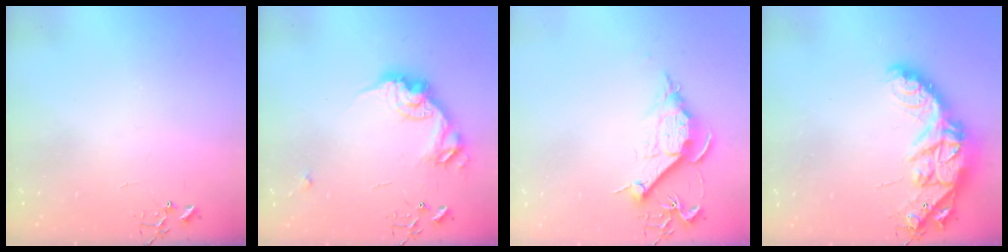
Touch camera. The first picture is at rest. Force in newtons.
{"total": 16.0, "press": 16.0, "slide": 0.3}
{"total": 10.2, "press": 10.2, "slide": 1.0}
{"total": 19.5, "press": 19.4, "slide": 1.3}